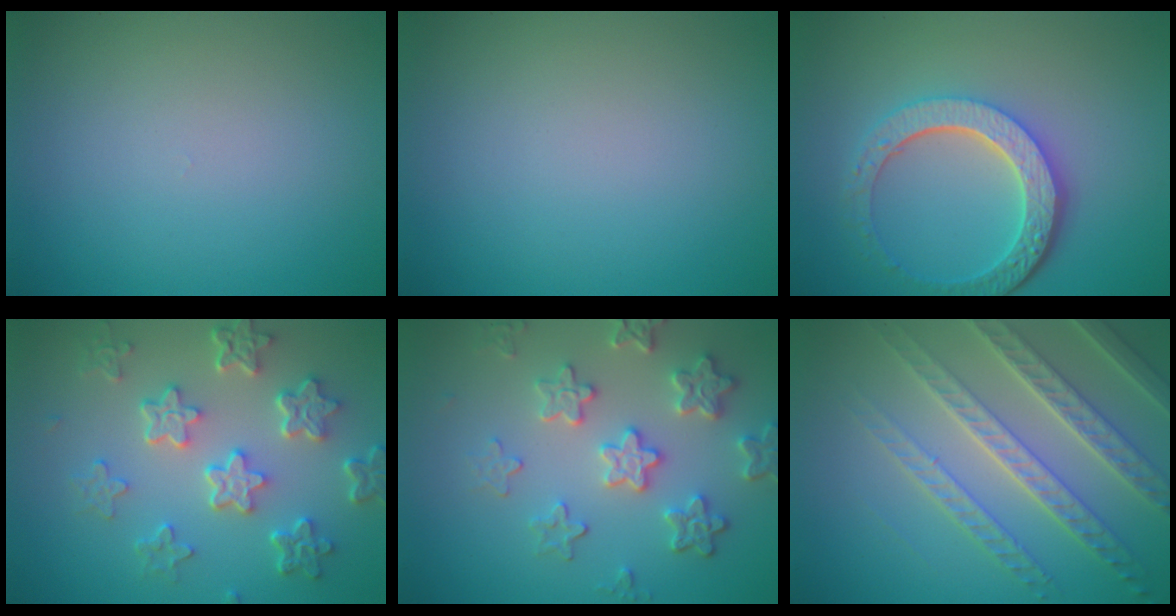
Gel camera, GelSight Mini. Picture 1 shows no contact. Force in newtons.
{"total": 0.0}
{"total": 5.8, "press": 4.3, "slide": 3.8}
{"total": 5.8, "press": 4.4, "slide": 3.8}
{"total": 4.8, "press": 4.1, "slide": 2.6}
{"total": 6.1, "press": 5.0, "slide": 3.5}